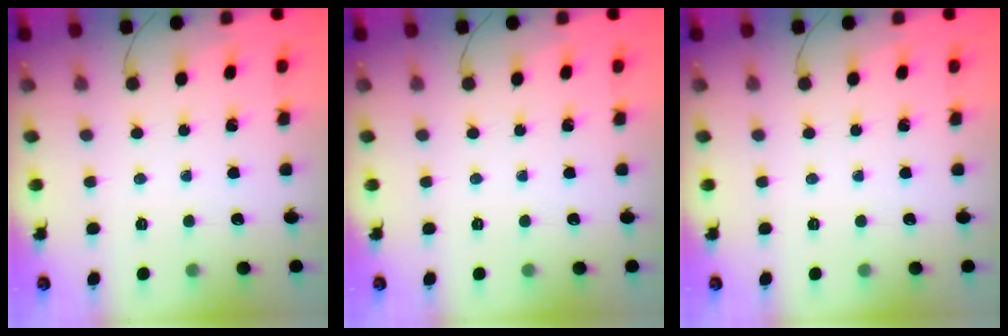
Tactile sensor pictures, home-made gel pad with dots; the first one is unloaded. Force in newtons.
{"total": 0.0}
{"total": 0.0}